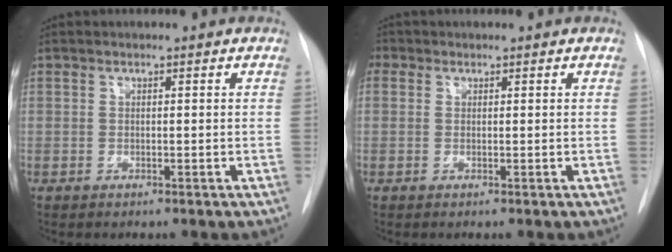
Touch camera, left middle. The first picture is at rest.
{"total": 2.0, "force": [0.8, 1.8, 0.6], "torque": [-0.014, 0.013, 0.013]}